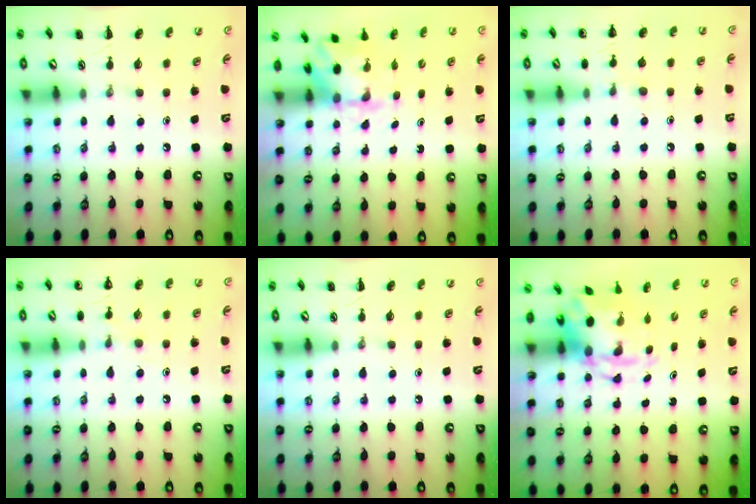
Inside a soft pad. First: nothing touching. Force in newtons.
{"total": 2.1, "press": 2.0, "slide": 0.7}
{"total": 5.6, "press": 5.4, "slide": 1.7}
{"total": 6.0, "press": 5.7, "slide": 1.9}
{"total": 0.0}
{"total": 3.7, "press": 3.6, "slide": 0.9}